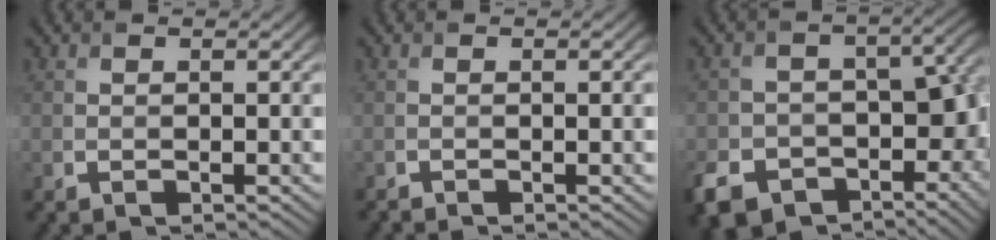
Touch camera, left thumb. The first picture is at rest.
{"total": 1.5, "force": [-1.0, 0.4, 1.1], "torque": [-0.016, 0.000, -0.021]}
{"total": 12.5, "force": [-5.3, 8.9, 7.0], "torque": [-0.123, -0.047, -0.082]}